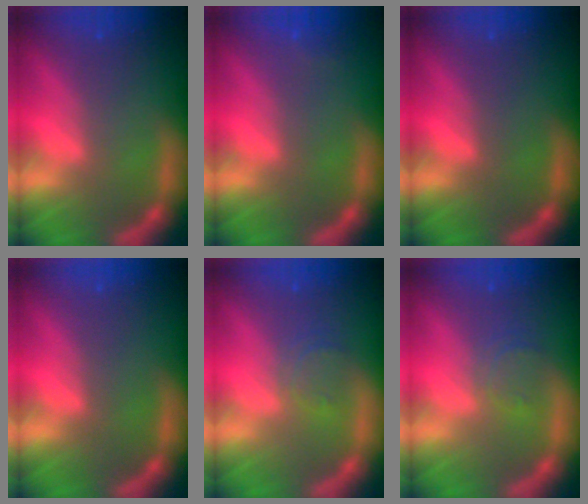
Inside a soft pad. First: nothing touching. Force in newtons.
{"total": 0.9}
{"total": 0.0}
{"total": 0.0}
{"total": 2.4}
{"total": 2.4}